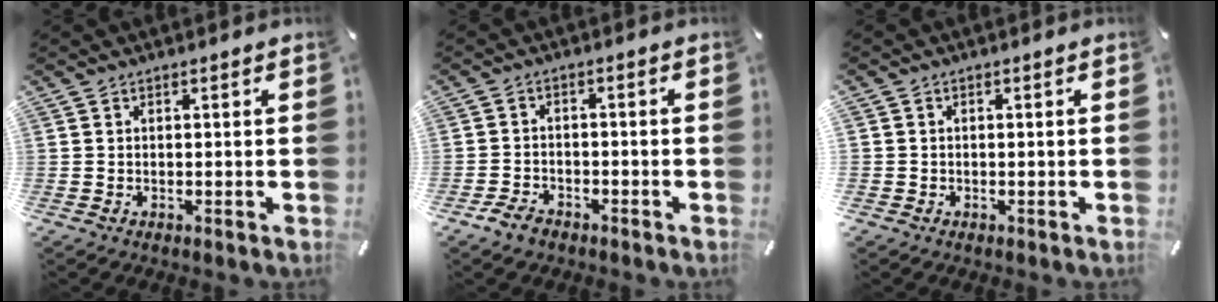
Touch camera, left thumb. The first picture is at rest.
{"total": 3.7, "force": [-2.8, 2.1, 1.1], "torque": [-0.030, 0.013, -0.056]}
{"total": 2.4, "force": [0.0, 2.4, -0.4], "torque": [0.016, 0.002, -0.002]}